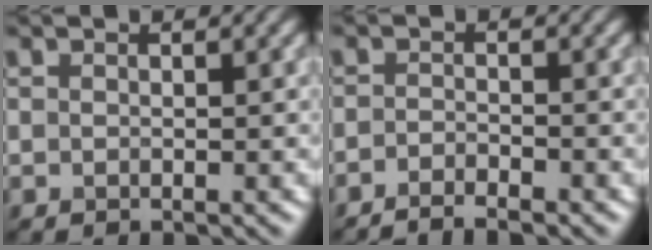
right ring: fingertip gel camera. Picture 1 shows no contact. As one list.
[{"total": 2.2, "force": [-1.9, 0.2, 0.9], "torque": [-0.015, 0.001, -0.039]}]